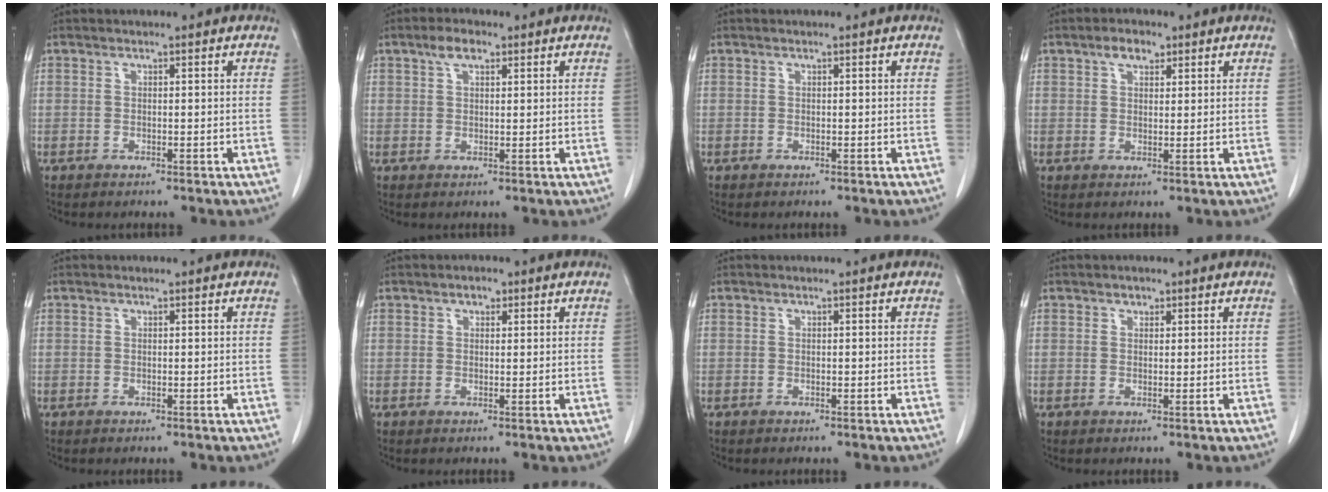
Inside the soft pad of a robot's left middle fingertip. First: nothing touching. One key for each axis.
{"total": 3.1, "fx": 1.9, "fy": 1.4, "fz": 2.1, "tx": -0.042, "ty": 0.008, "tz": 0.036}
{"total": 0.0}
{"total": 3.0, "fx": 1.9, "fy": 1.6, "fz": 1.7, "tx": -0.034, "ty": 0.008, "tz": 0.034}
{"total": 0.0}
{"total": 1.4, "fx": 0.9, "fy": 0.9, "fz": 0.7, "tx": -0.014, "ty": 0.002, "tz": 0.013}
{"total": 0.0}
{"total": 0.9, "fx": 0.6, "fy": 0.6, "fz": 0.2, "tx": -0.003, "ty": -0.004, "tz": 0.009}